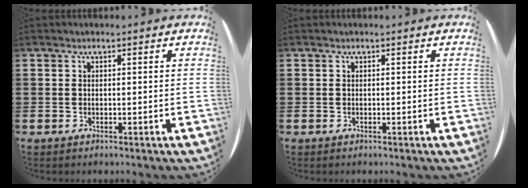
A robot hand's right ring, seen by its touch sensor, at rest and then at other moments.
{"total": 0.0}